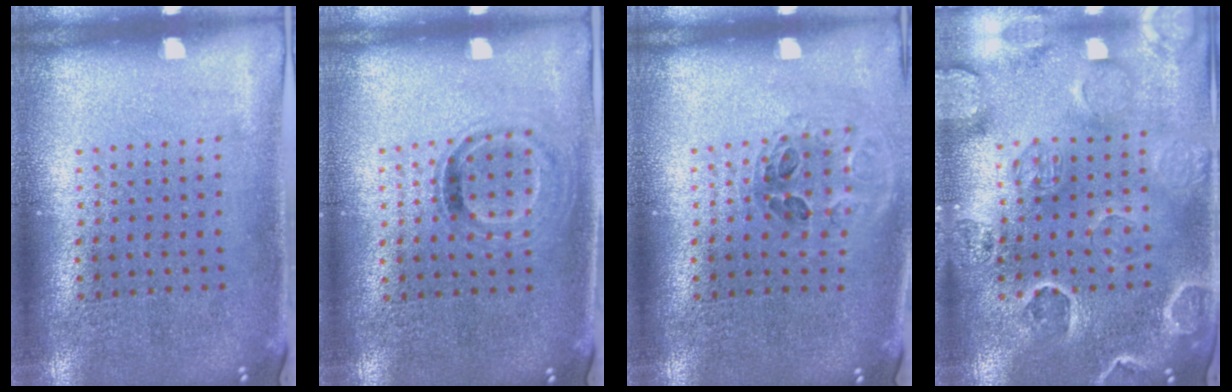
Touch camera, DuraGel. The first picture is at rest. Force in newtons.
{"total": 0.9, "press": 0.8, "slide": 0.3}
{"total": 1.0, "press": 1.0, "slide": 0.3}
{"total": 2.8, "press": 2.7, "slide": 0.5}